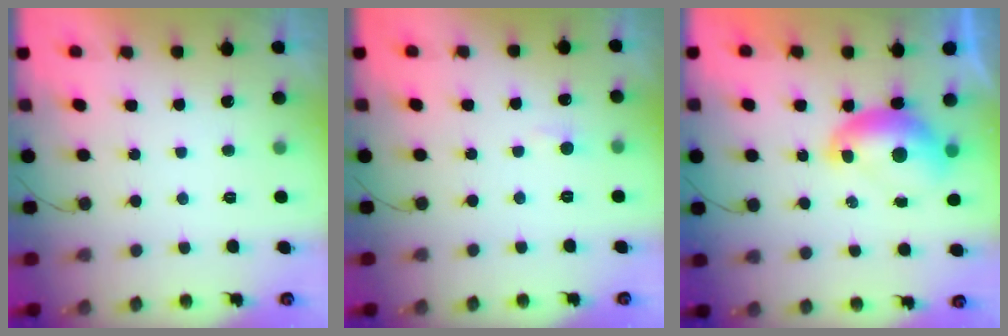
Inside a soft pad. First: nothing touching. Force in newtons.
{"total": 4.2, "press": 4.2, "slide": 0.6}
{"total": 8.5, "press": 8.4, "slide": 1.0}